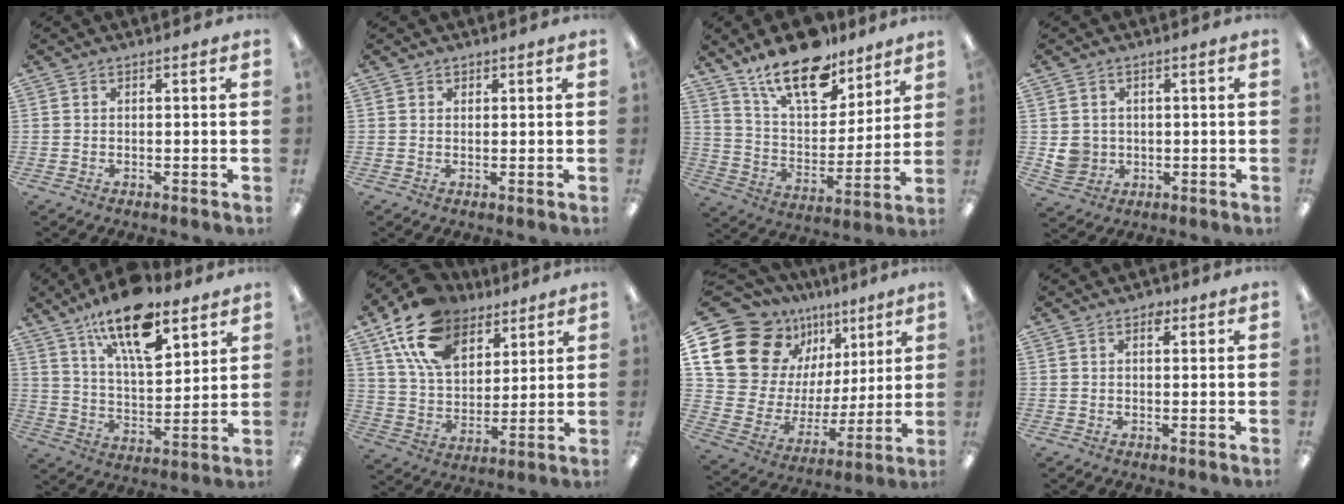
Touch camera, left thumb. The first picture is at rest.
{"total": 1.2, "force": [0.8, 0.9, -0.1], "torque": [0.002, 0.002, 0.015]}
{"total": 18.7, "force": [13.7, 8.3, 9.8], "torque": [-0.163, -0.082, 0.240]}
{"total": 4.9, "force": [0.4, 4.8, 0.8], "torque": [-0.009, 0.006, 0.011]}
{"total": 18.0, "force": [12.1, 7.0, 11.4], "torque": [-0.180, -0.066, 0.201]}
{"total": 17.7, "force": [11.3, 10.6, 8.5], "torque": [-0.164, -0.046, 0.212]}
{"total": 18.4, "force": [10.7, 12.9, 7.7], "torque": [-0.154, -0.065, 0.209]}
{"total": 1.9, "force": [0.8, 1.3, 1.1], "torque": [-0.006, -0.002, 0.010]}